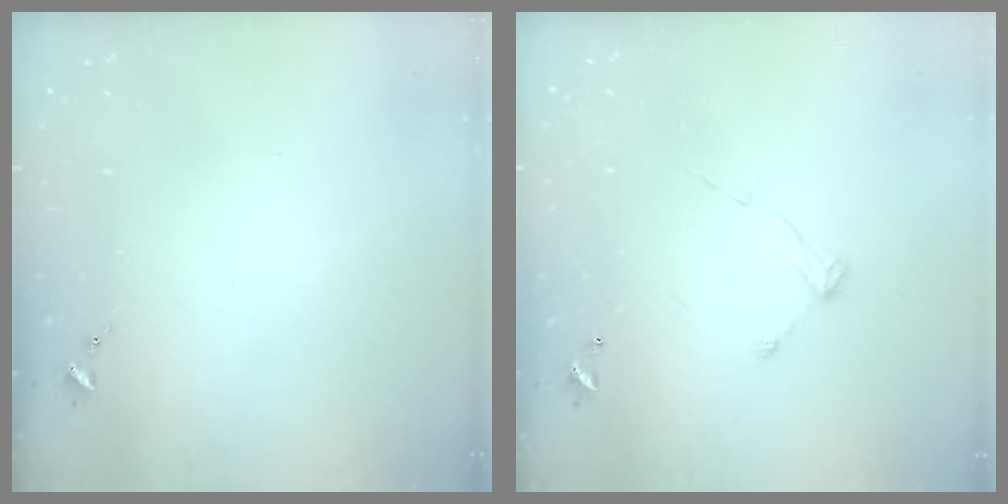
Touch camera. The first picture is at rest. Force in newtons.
{"total": 6.2, "press": 6.2, "slide": 0.3}